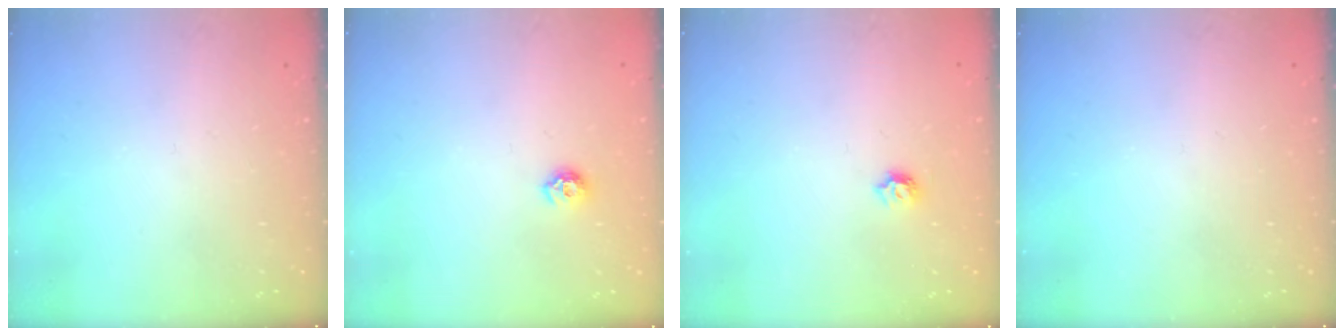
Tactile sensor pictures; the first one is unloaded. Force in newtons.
{"total": 6.0, "press": 5.9, "slide": 0.8}
{"total": 4.7, "press": 4.7, "slide": 0.8}
{"total": 0.0}